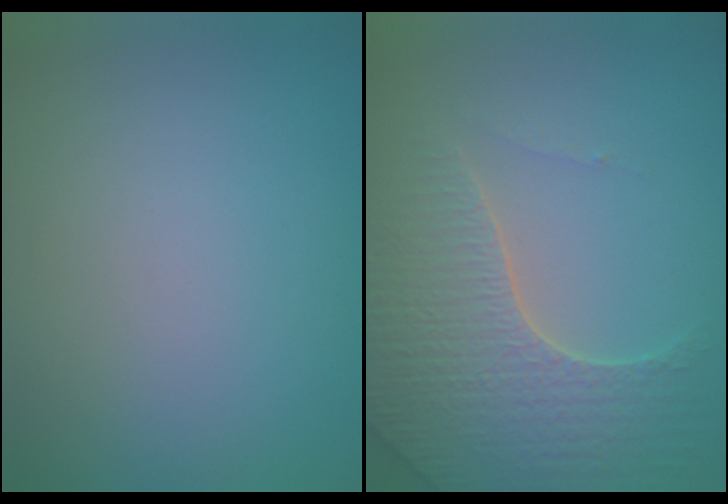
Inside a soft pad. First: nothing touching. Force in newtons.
{"total": 6.2, "press": 6.0, "slide": 1.5}